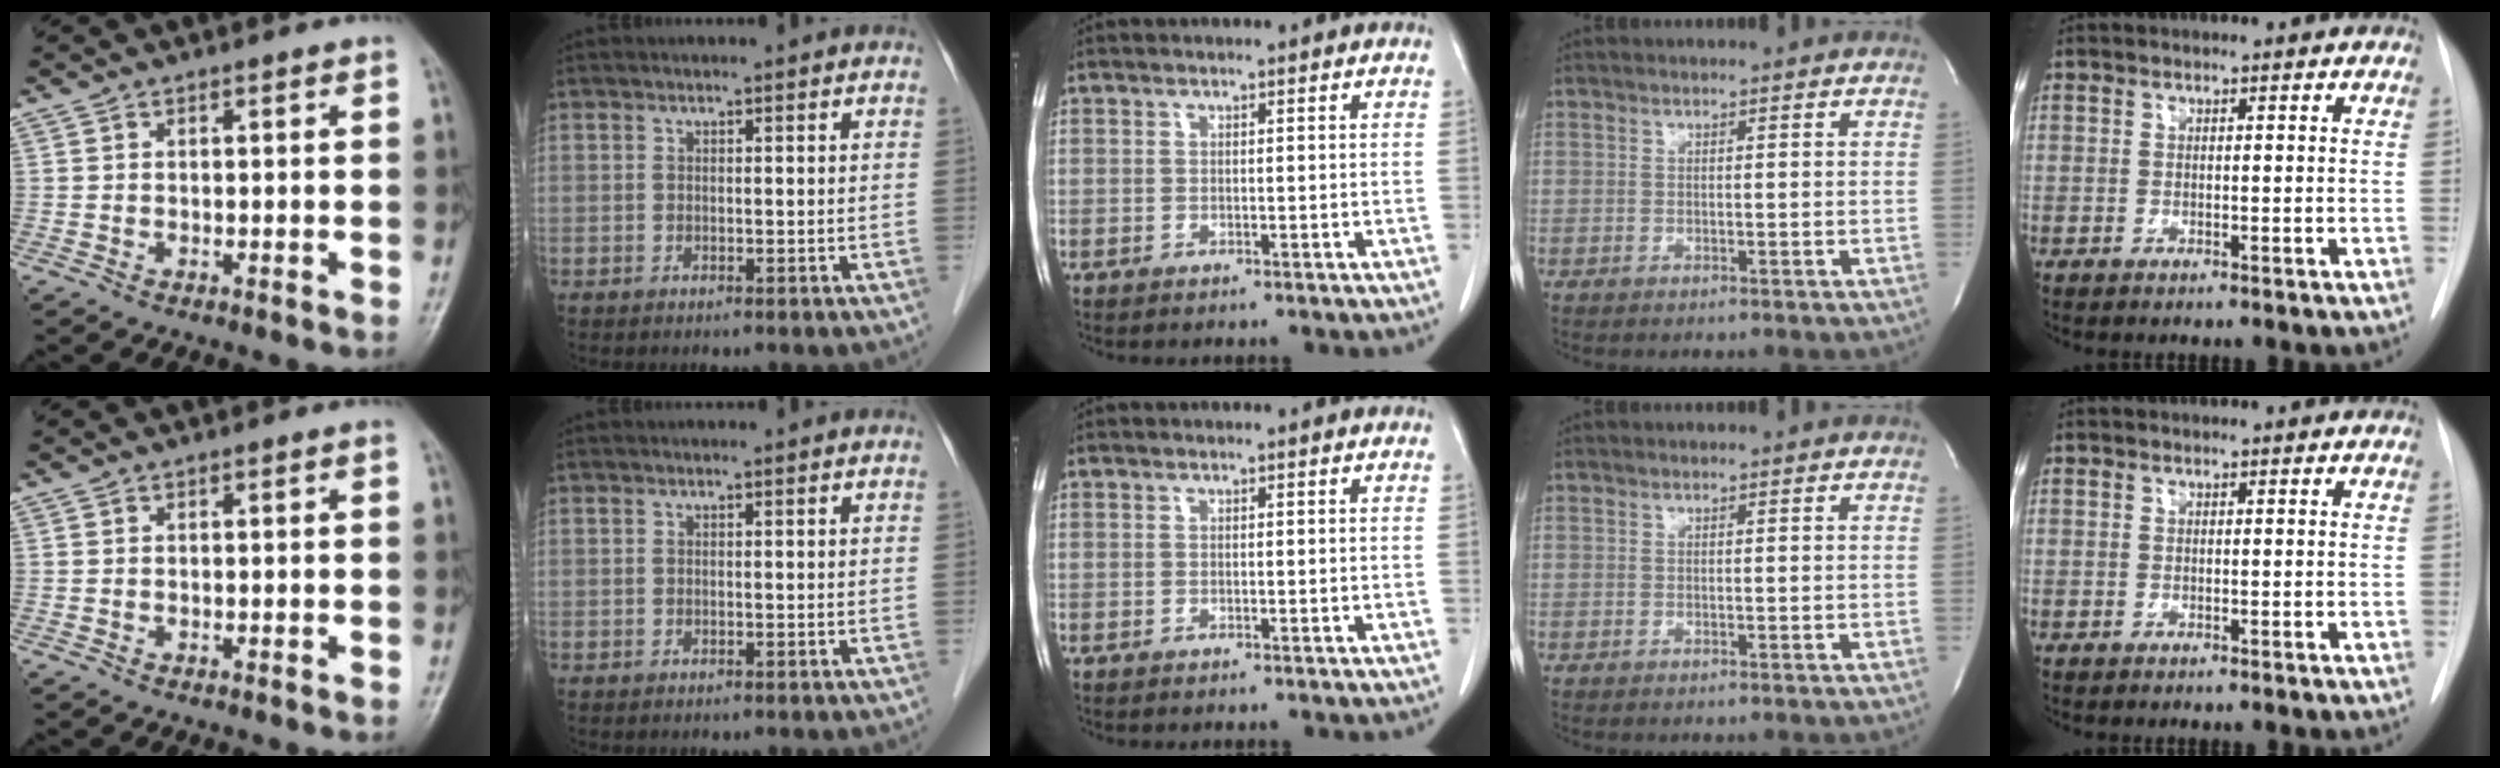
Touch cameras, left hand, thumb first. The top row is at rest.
{}